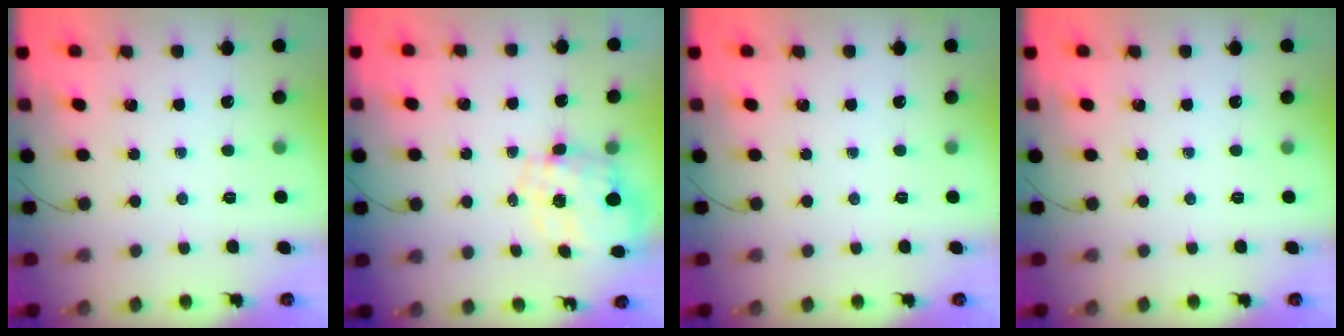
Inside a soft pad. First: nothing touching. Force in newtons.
{"total": 2.9, "press": 2.7, "slide": 1.1}
{"total": 0.0}
{"total": 0.0}